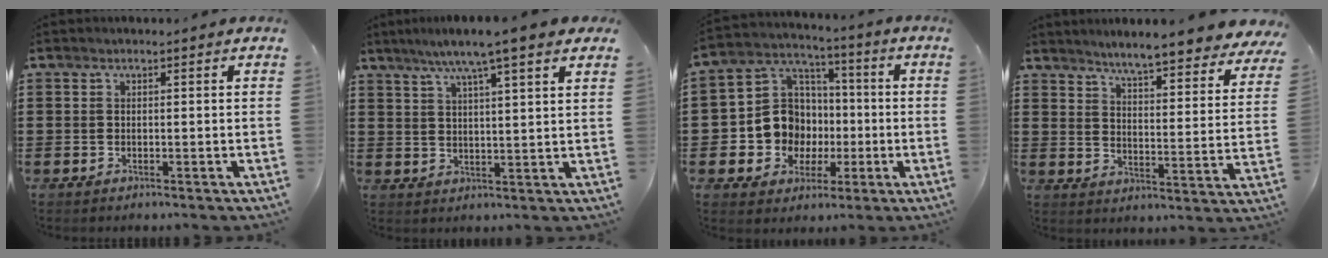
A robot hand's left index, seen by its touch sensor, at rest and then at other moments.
{"total": 6.8, "force": [5.2, 0.0, 4.5], "torque": [-0.100, -0.007, 0.088]}
{"total": 10.6, "force": [-1.1, 10.0, 3.3], "torque": [-0.110, 0.003, -0.017]}
{"total": 5.7, "force": [5.4, -0.7, 1.6], "torque": [-0.050, -0.046, 0.087]}